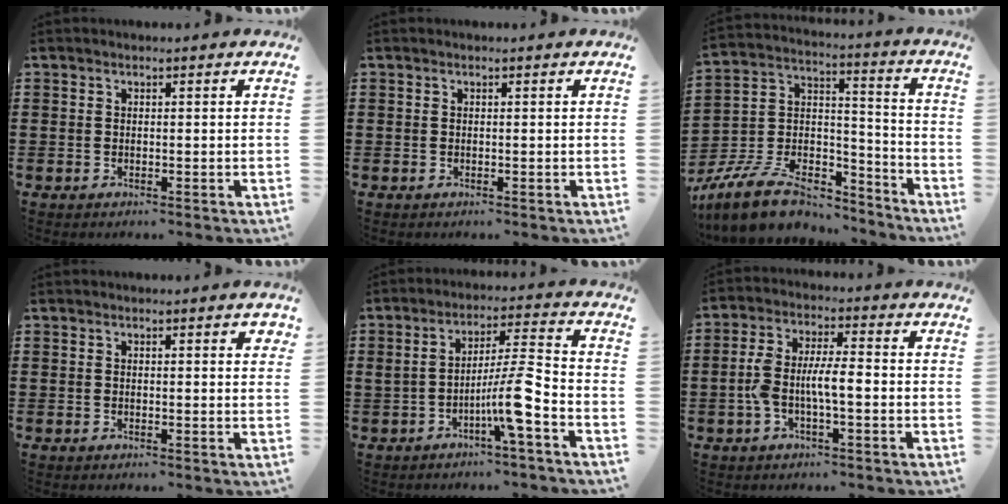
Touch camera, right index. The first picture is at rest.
{"total": 0.0}
{"total": 11.4, "force": [-9.1, 4.0, 5.5], "torque": [-0.118, 0.026, -0.175]}
{"total": 0.9, "force": [0.5, 0.2, 0.7], "torque": [-0.014, 0.003, 0.008]}
{"total": 8.3, "force": [-3.6, 0.4, 7.5], "torque": [-0.139, -0.001, -0.071]}
{"total": 6.0, "force": [-1.3, 1.8, 5.6], "torque": [-0.126, -0.002, -0.033]}